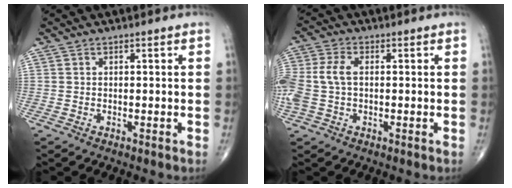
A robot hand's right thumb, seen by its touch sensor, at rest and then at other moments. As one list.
[{"total": 8.5, "force": [0.0, 5.4, 6.6], "torque": [-0.177, 0.017, -0.001]}]